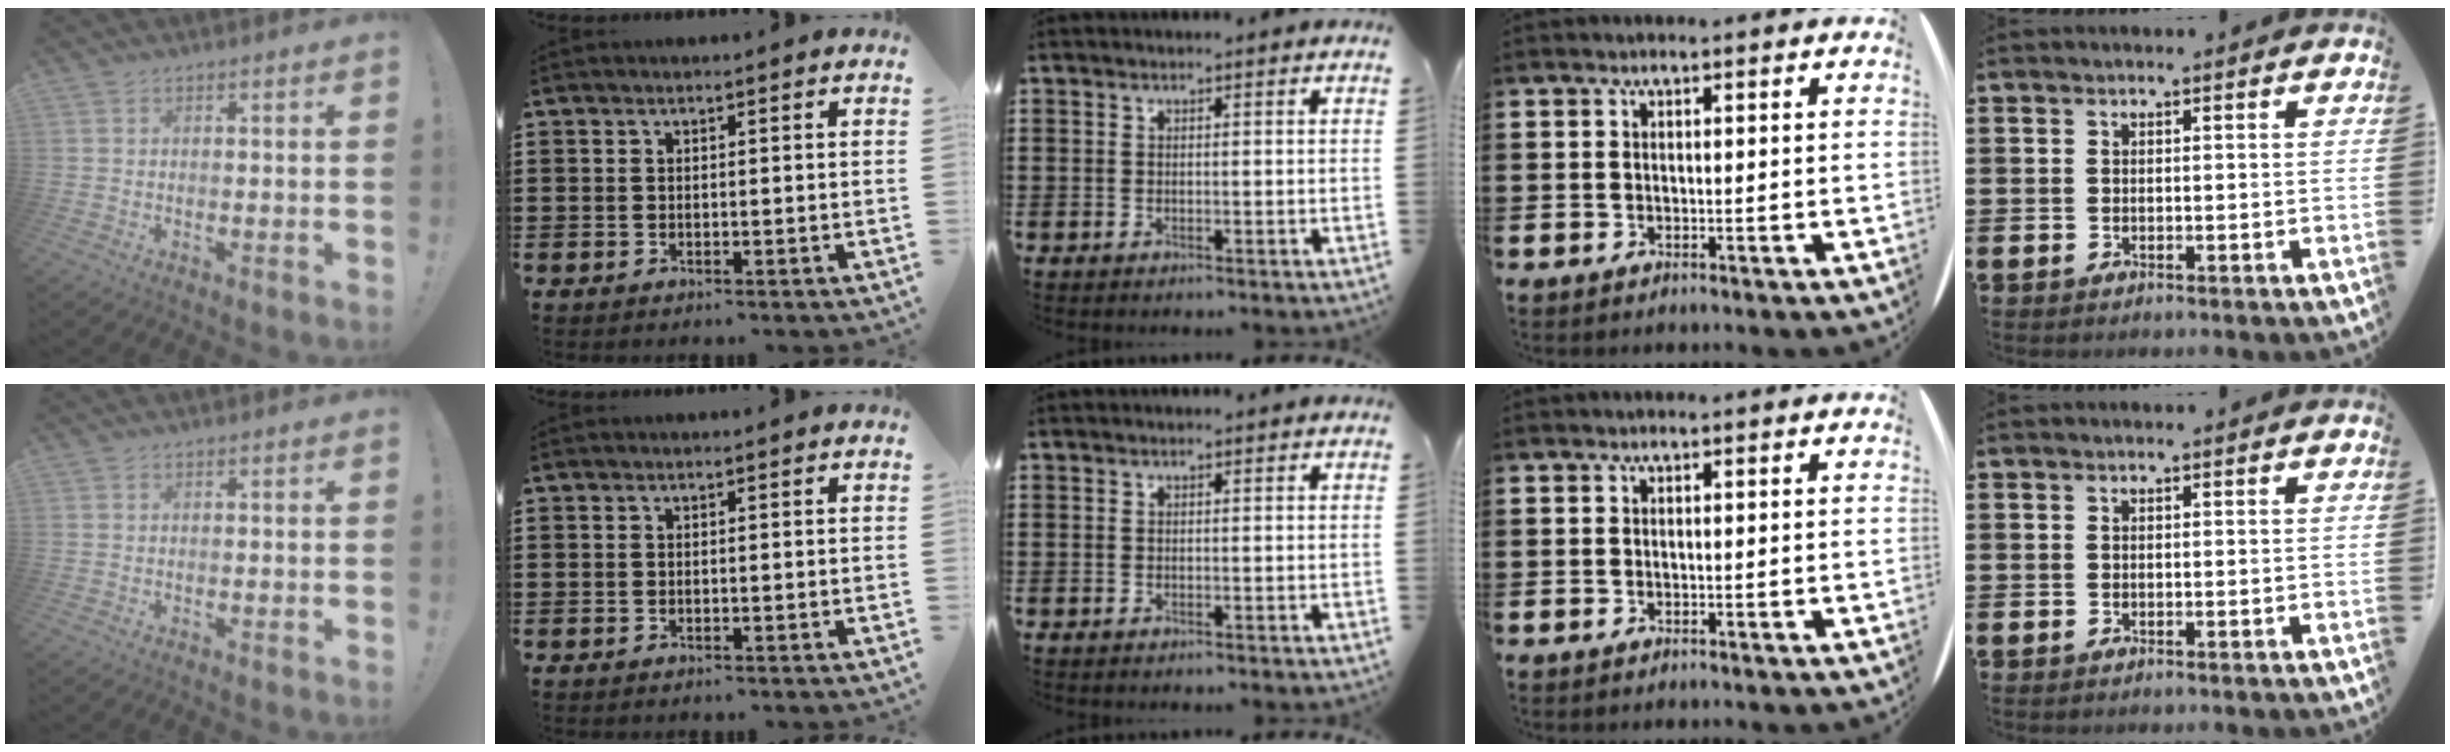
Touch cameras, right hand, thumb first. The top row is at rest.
{}